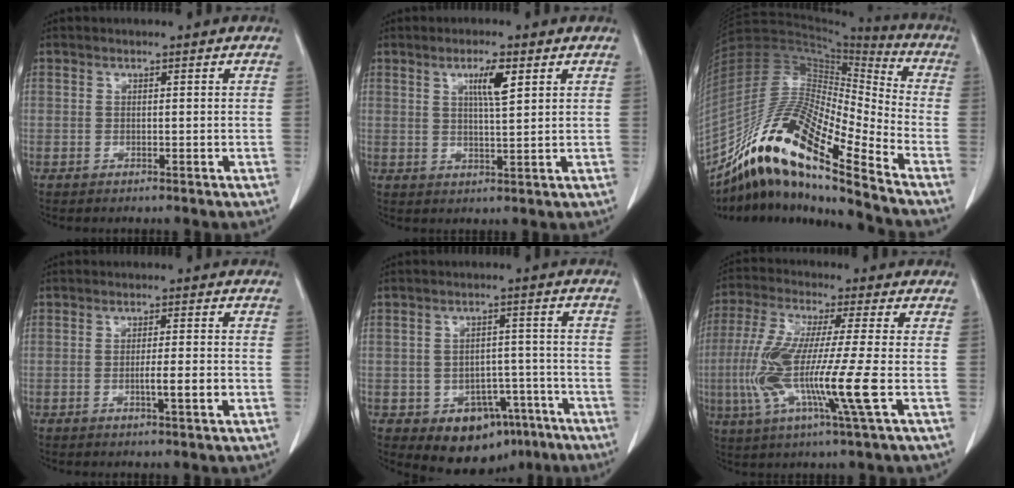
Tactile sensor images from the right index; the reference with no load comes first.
{"total": 4.6, "force": [2.1, 0.4, 4.1], "torque": [-0.070, -0.001, 0.036]}
{"total": 22.0, "force": [-15.7, 2.1, 15.4], "torque": [-0.314, -0.006, -0.290]}
{"total": 4.0, "force": [-1.2, 0.1, 3.9], "torque": [-0.062, -0.004, -0.017]}
{"total": 9.9, "force": [-5.8, 6.9, 4.2], "torque": [-0.035, 0.027, -0.071]}
{"total": 14.4, "force": [-3.0, -0.2, 14.1], "torque": [-0.295, -0.024, -0.067]}